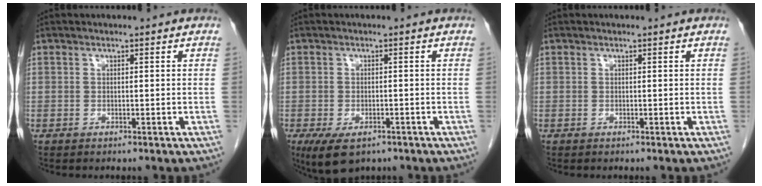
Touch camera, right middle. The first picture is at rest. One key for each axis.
{"total": 5.9, "fx": -3.8, "fy": 2.7, "fz": 3.6, "tx": -0.067, "ty": -0.009, "tz": -0.058}
{"total": 0.0}